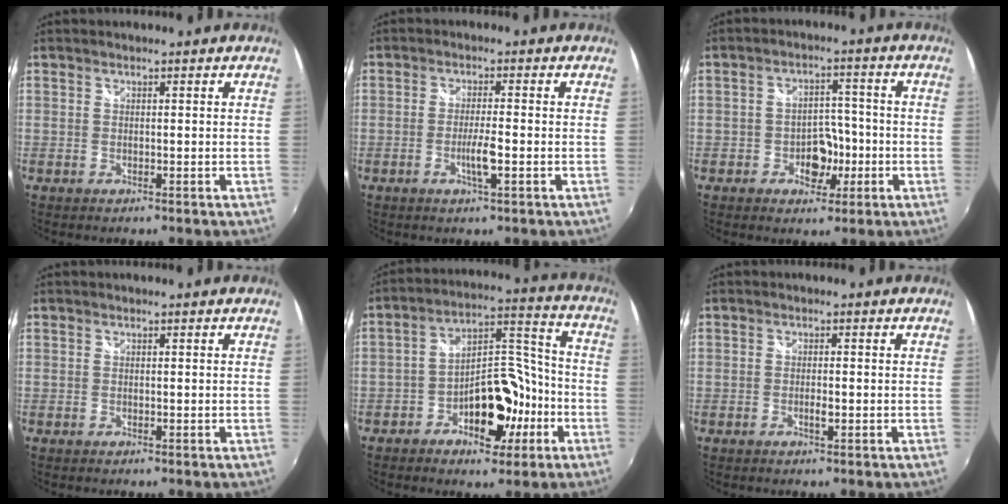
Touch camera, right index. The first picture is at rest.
{"total": 3.7, "force": [-1.4, 0.1, 3.4], "torque": [-0.065, -0.004, -0.026]}
{"total": 6.6, "force": [-2.4, 4.9, 3.8], "torque": [-0.067, 0.008, -0.033]}
{"total": 0.0}
{"total": 13.5, "force": [-6.3, 7.5, 9.3], "torque": [-0.152, 0.037, -0.093]}
{"total": 1.4, "force": [-0.6, 0.5, 1.2], "torque": [-0.024, 0.001, -0.011]}